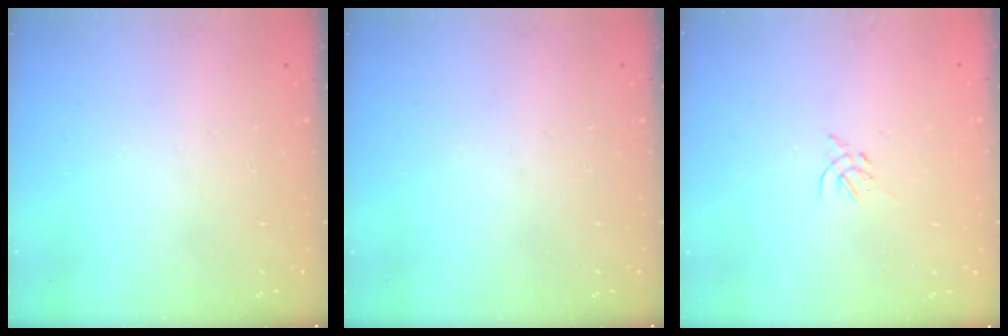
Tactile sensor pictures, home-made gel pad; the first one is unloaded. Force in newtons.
{"total": 0.0}
{"total": 1.4, "press": 1.3, "slide": 0.5}